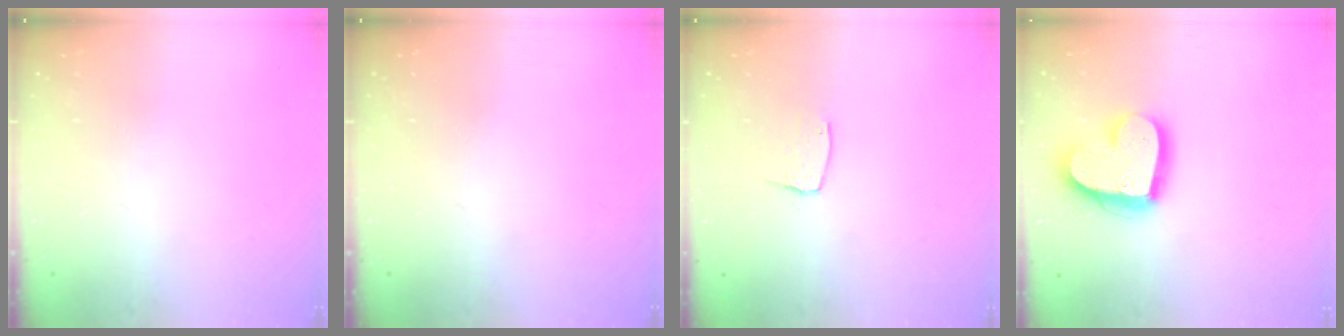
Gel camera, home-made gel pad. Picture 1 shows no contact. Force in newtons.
{"total": 0.0}
{"total": 4.7, "press": 4.7, "slide": 0.3}
{"total": 18.3, "press": 18.3, "slide": 1.6}